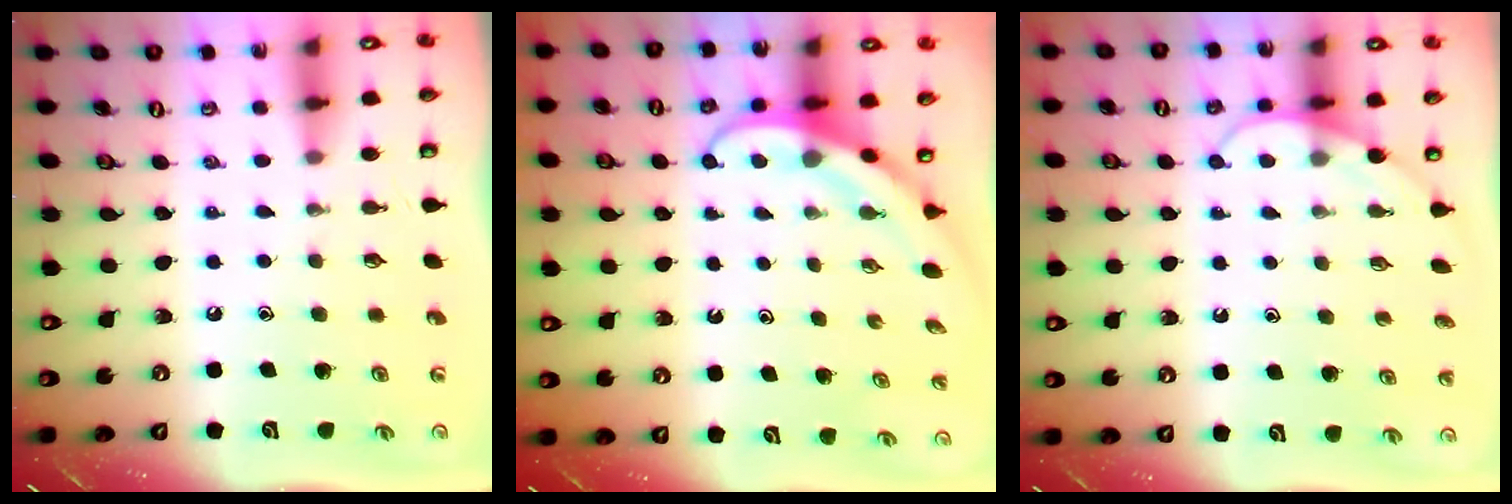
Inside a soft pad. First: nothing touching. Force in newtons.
{"total": 3.9, "press": 3.9, "slide": 0.2}
{"total": 4.4, "press": 4.4, "slide": 0.4}